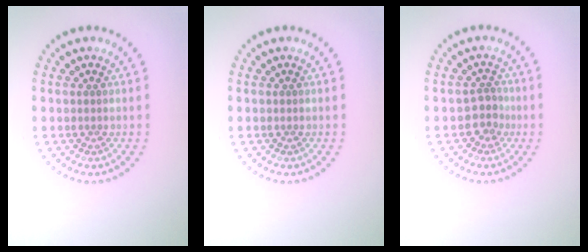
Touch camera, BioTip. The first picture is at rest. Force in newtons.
{"total": 0.0}
{"total": 1.9, "press": 1.4, "slide": 1.2}